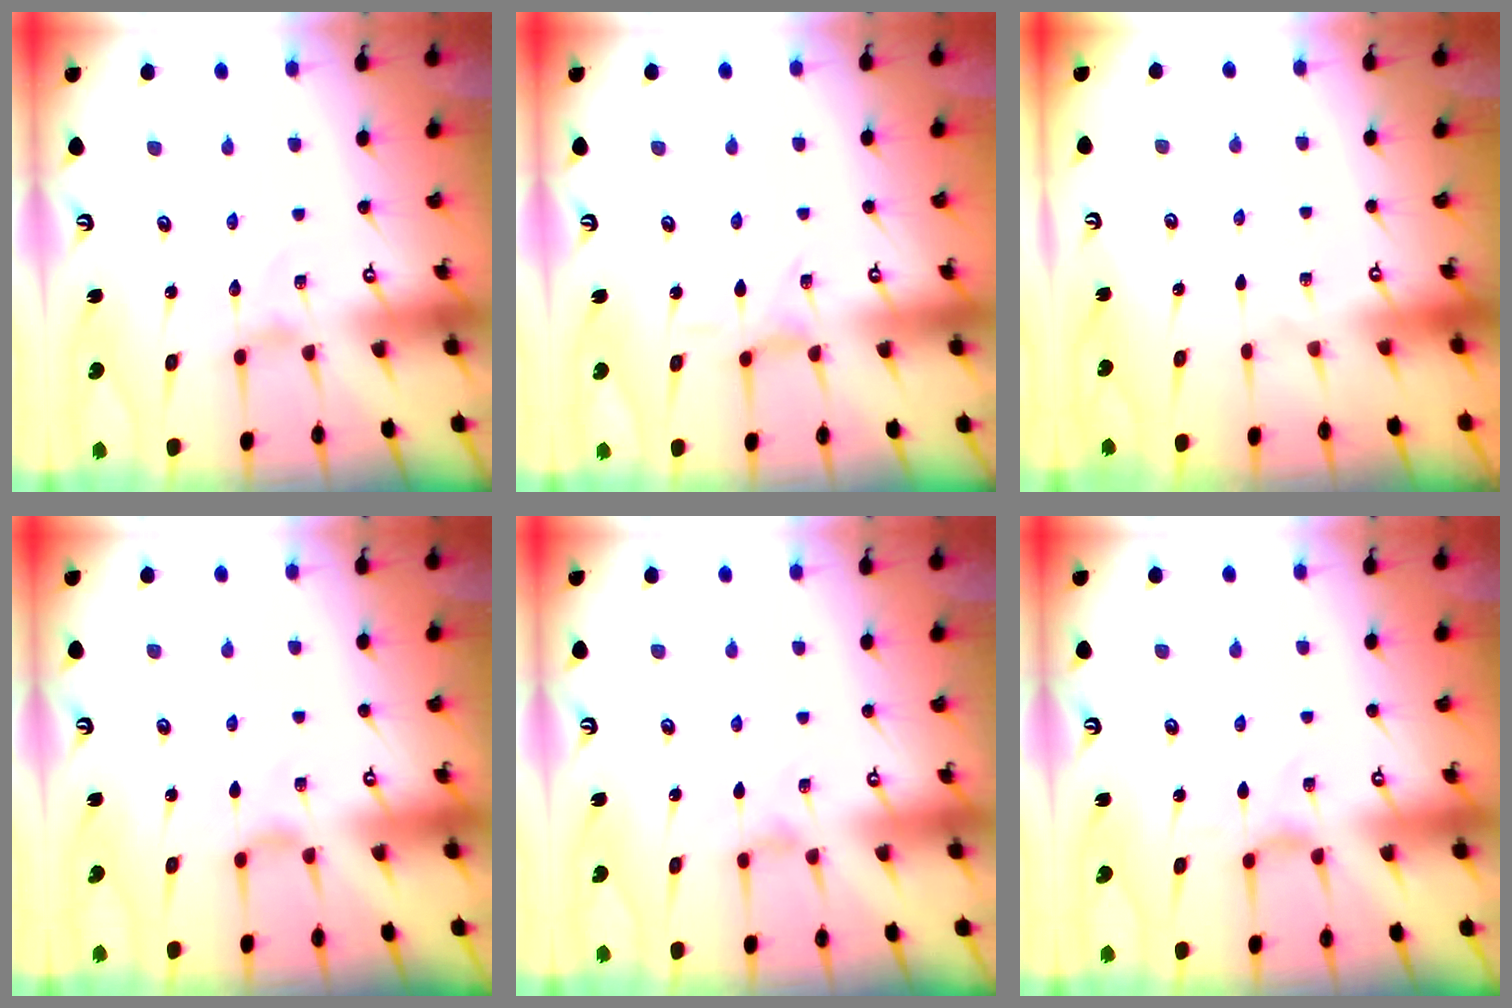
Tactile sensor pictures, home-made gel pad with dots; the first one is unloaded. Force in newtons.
{"total": 0.6, "press": 0.6, "slide": 0.1}
{"total": 0.0}
{"total": 2.4, "press": 2.4, "slide": 0.4}
{"total": 2.3, "press": 2.2, "slide": 0.5}
{"total": 2.3, "press": 2.3, "slide": 0.4}